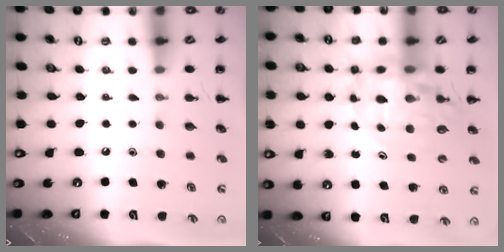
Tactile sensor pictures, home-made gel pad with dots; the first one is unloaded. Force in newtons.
{"total": 13.4, "press": 12.8, "slide": 3.9}